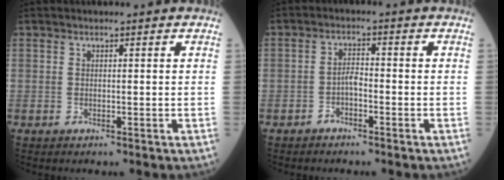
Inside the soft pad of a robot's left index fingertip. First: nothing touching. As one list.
[{"total": 2.2, "force": [-1.4, 0.8, 1.5], "torque": [-0.025, 0.005, -0.027]}]